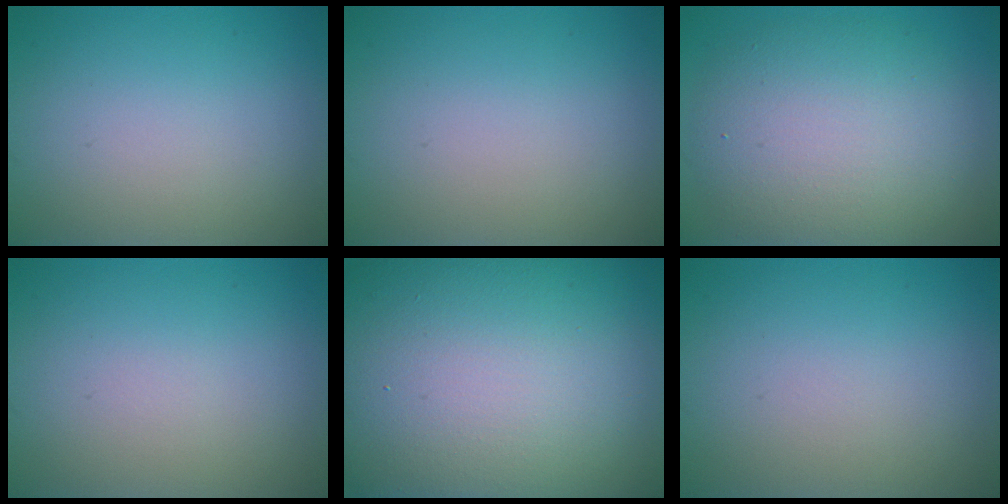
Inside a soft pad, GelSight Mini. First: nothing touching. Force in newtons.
{"total": 0.0}
{"total": 8.3, "press": 8.2, "slide": 0.6}
{"total": 0.0}
{"total": 25.5, "press": 25.5, "slide": 1.0}
{"total": 0.0}